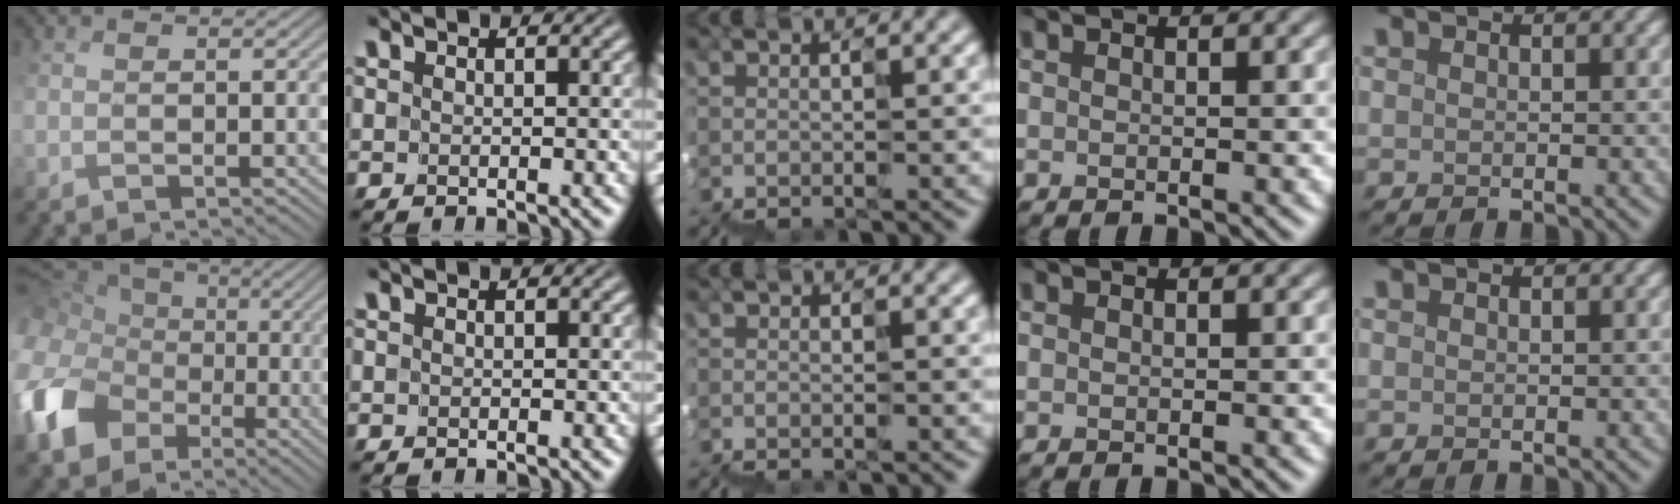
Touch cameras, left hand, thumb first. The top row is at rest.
{"thumb": {"total": 14.8, "force": [-1.6, 12.2, 8.2], "torque": [-0.250, -0.028, -0.014]}, "middle": {"total": 0.8, "force": [-0.8, 0.1, 0.0], "torque": [0.009, -0.008, -0.007]}}